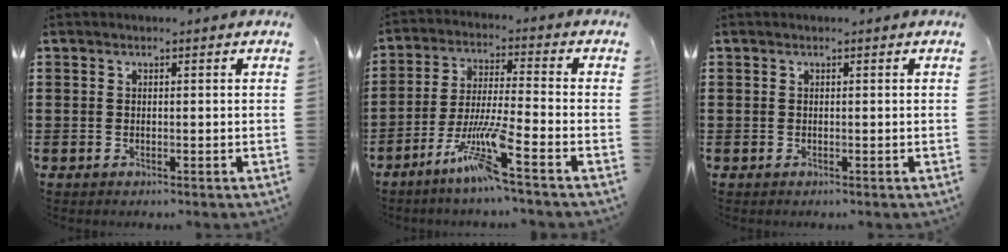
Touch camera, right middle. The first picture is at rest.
{"total": 8.9, "force": [-5.7, 0.1, 6.8], "torque": [-0.146, -0.013, -0.112]}
{"total": 0.0}